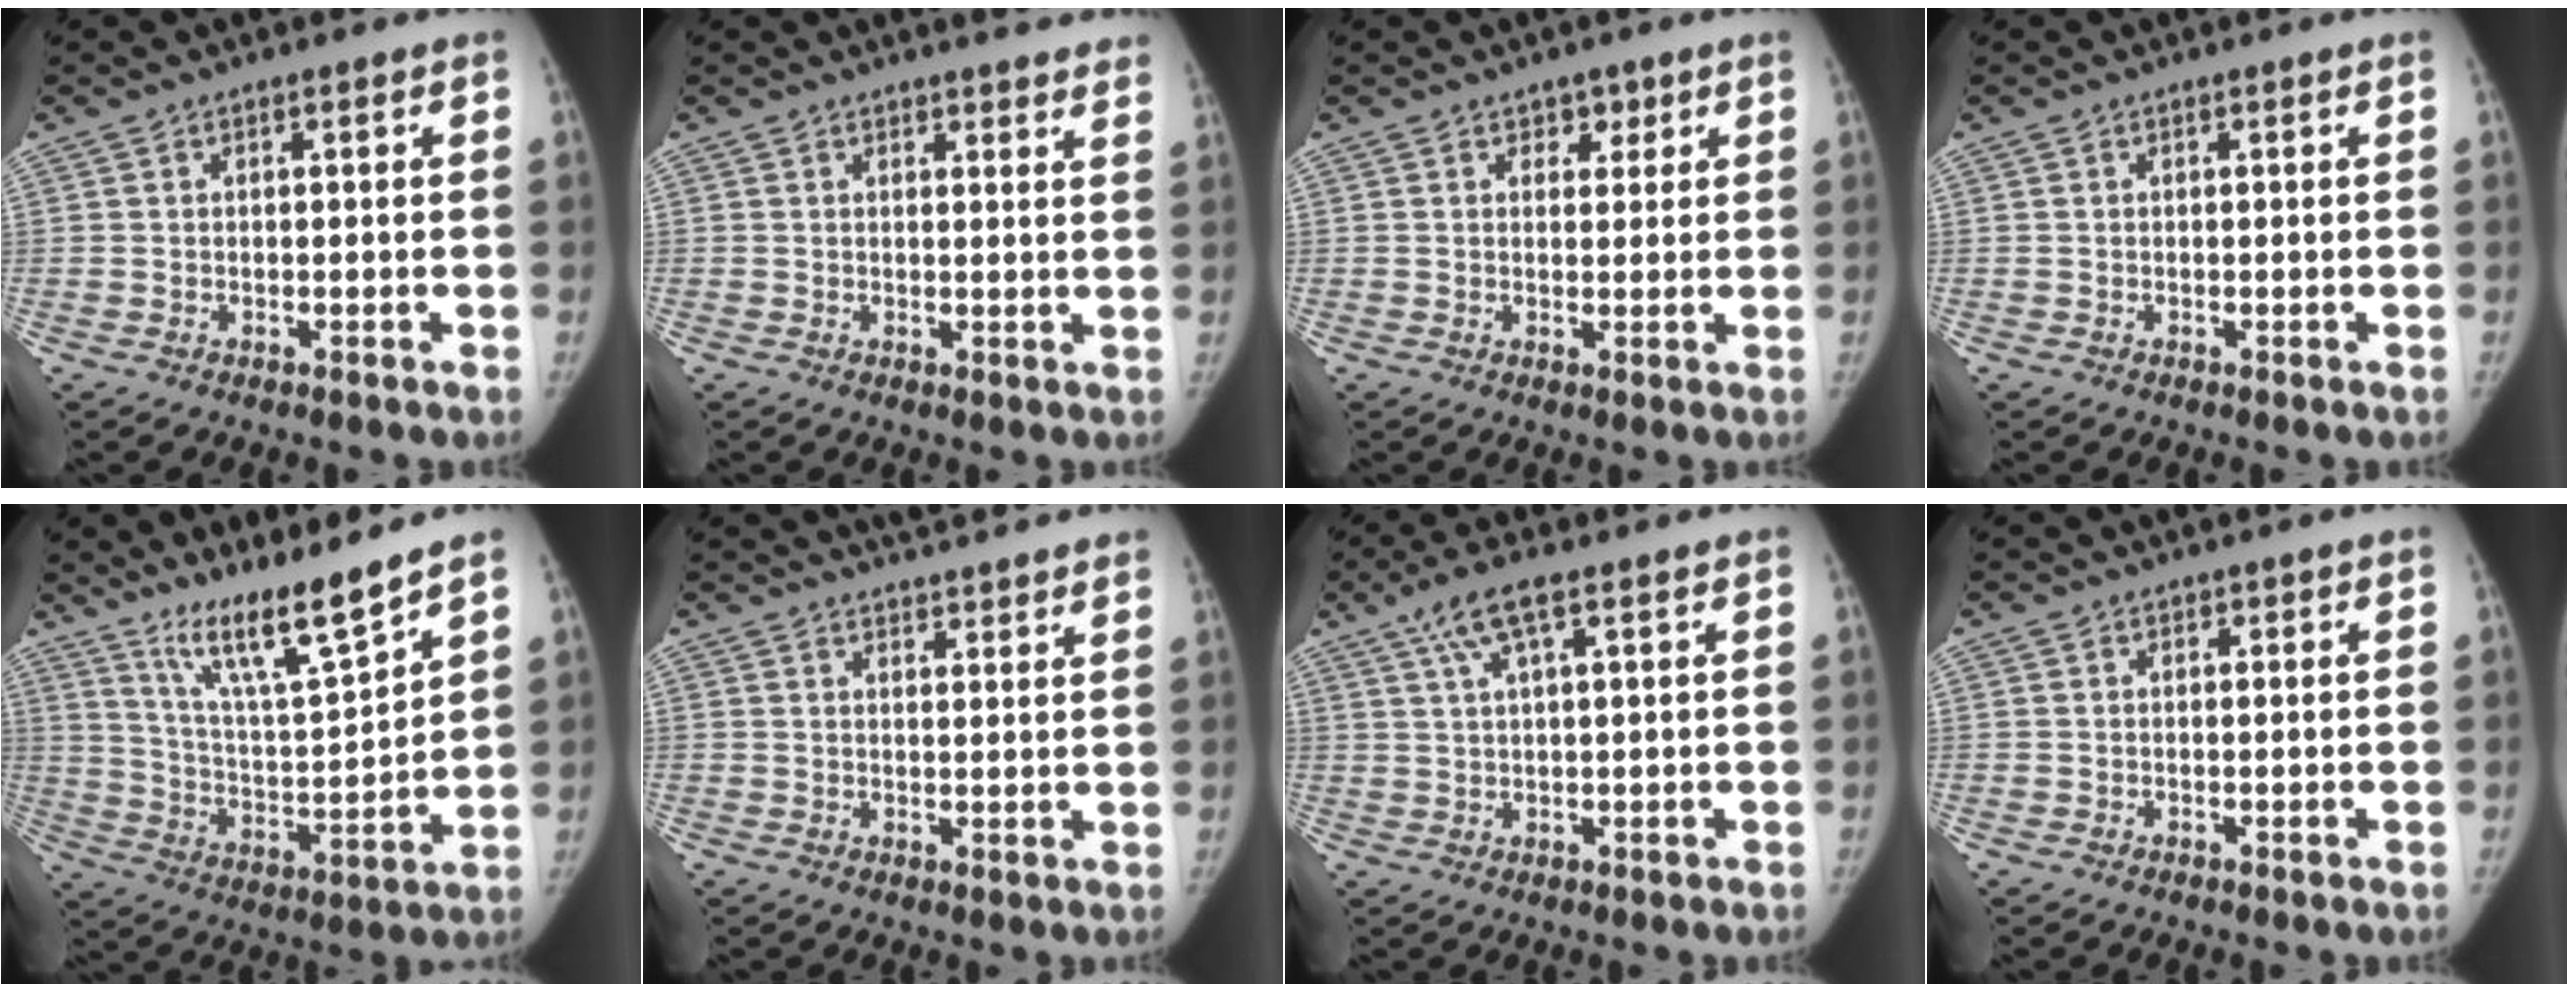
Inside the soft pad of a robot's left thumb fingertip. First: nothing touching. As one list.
[{"total": 8.2, "force": [7.2, 1.8, 3.5], "torque": [-0.015, -0.023, 0.074]}, {"total": 2.8, "force": [1.7, 2.0, 1.1], "torque": [0.009, -0.008, 0.023]}, {"total": 0.0}, {"total": 13.6, "force": [10.8, 0.9, 8.2], "torque": [-0.131, -0.077, 0.201]}, {"total": 8.4, "force": [7.6, 1.4, 3.3], "torque": [-0.035, -0.012, 0.100]}, {"total": 6.3, "force": [3.3, 1.4, 5.1], "torque": [-0.109, 0.006, 0.068]}, {"total": 0.5, "force": [0.3, 0.2, 0.3], "torque": [0.000, 0.000, 0.005]}]